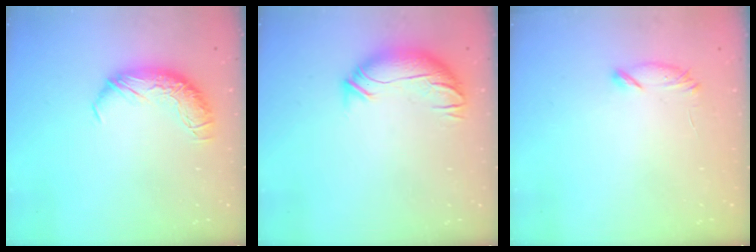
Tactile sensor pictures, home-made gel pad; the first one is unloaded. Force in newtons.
{"total": 3.7, "press": 2.5, "slide": 2.7}
{"total": 7.2, "press": 7.1, "slide": 0.9}